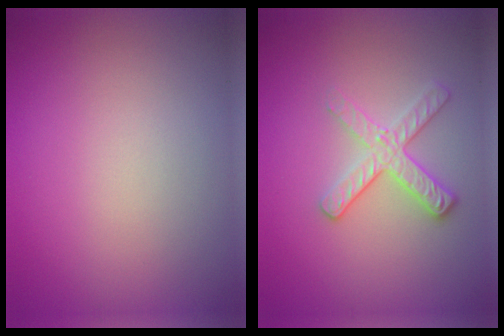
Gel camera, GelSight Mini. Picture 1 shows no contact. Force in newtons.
{"total": 2.7, "press": 2.4, "slide": 1.2}